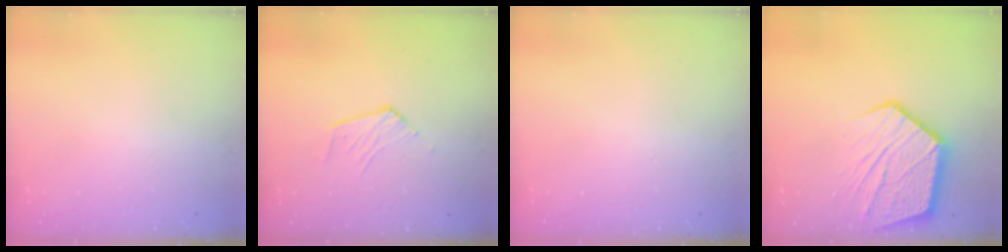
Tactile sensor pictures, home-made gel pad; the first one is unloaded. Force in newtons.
{"total": 4.7, "press": 4.7, "slide": 0.4}
{"total": 0.0}
{"total": 18.8, "press": 18.7, "slide": 1.8}